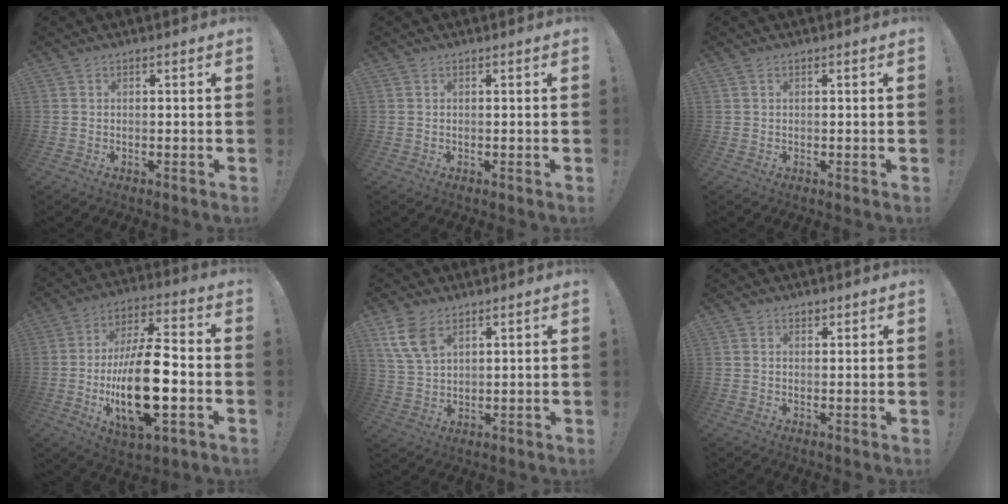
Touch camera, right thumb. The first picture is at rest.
{"total": 0.0}
{"total": 0.6, "force": [0.3, 0.4, 0.2], "torque": [-0.010, 0.003, 0.008]}
{"total": 21.7, "force": [-4.1, 8.4, 19.6], "torque": [-0.375, 0.009, -0.065]}
{"total": 8.6, "force": [5.1, 4.9, 5.0], "torque": [-0.103, -0.015, 0.101]}
{"total": 1.3, "force": [1.0, 0.7, 0.3], "torque": [0.005, -0.006, 0.017]}